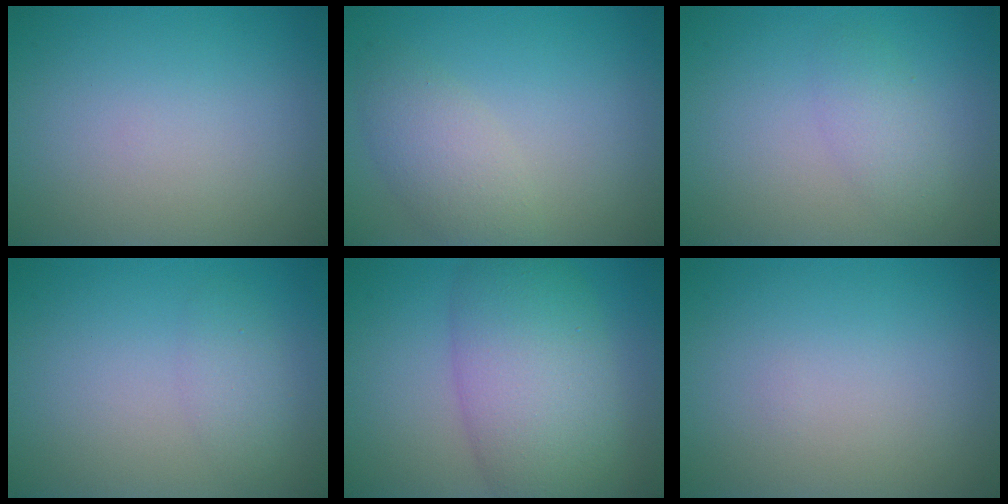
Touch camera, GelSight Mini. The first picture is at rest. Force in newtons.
{"total": 3.2, "press": 3.1, "slide": 0.2}
{"total": 2.0, "press": 2.0, "slide": 0.1}
{"total": 1.8, "press": 1.8, "slide": 0.0}
{"total": 8.7, "press": 8.7, "slide": 0.5}
{"total": 0.0}